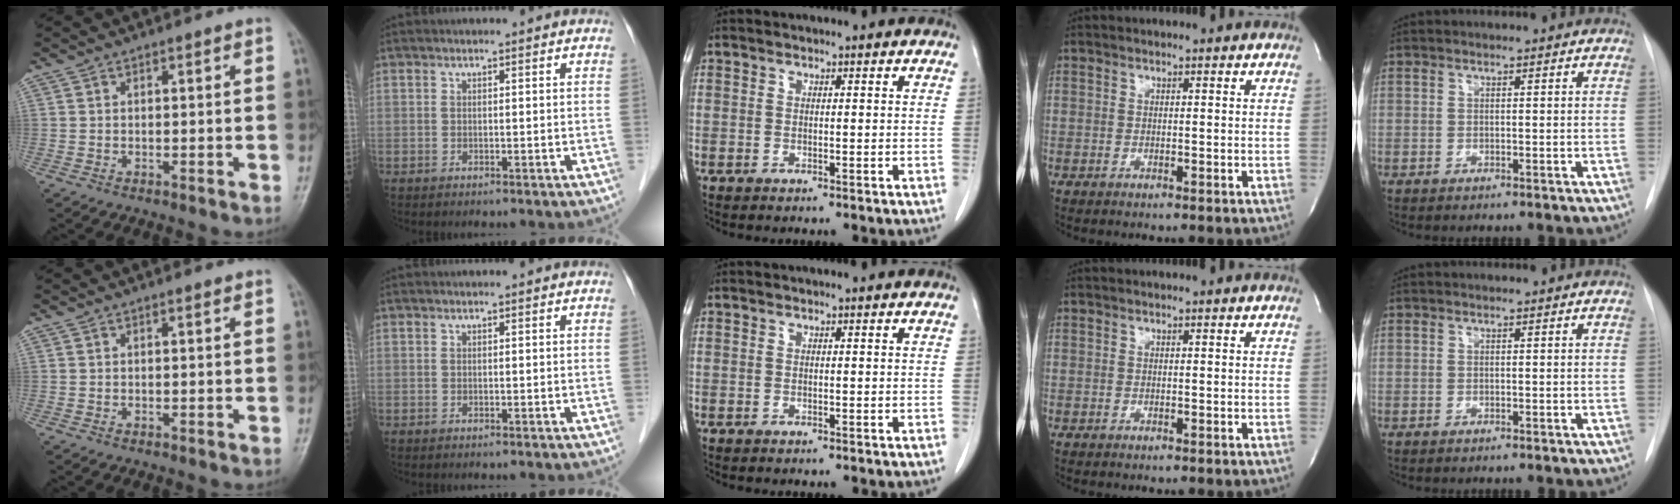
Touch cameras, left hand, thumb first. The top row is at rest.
{}